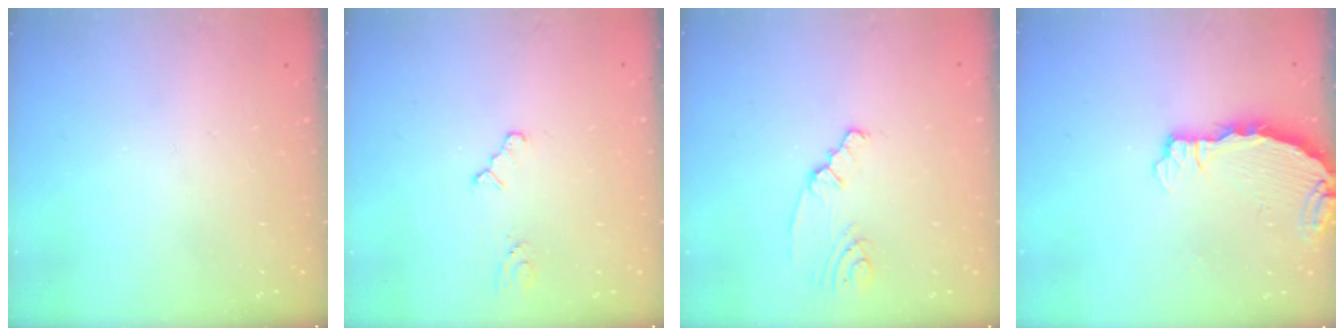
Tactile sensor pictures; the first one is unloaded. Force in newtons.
{"total": 2.3, "press": 2.3, "slide": 0.3}
{"total": 2.2, "press": 2.2, "slide": 0.4}
{"total": 3.7, "press": 3.7, "slide": 0.3}